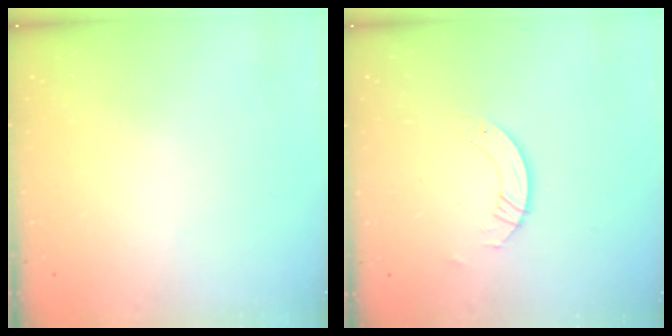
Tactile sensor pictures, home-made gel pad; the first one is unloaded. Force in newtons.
{"total": 3.6, "press": 3.6, "slide": 0.3}